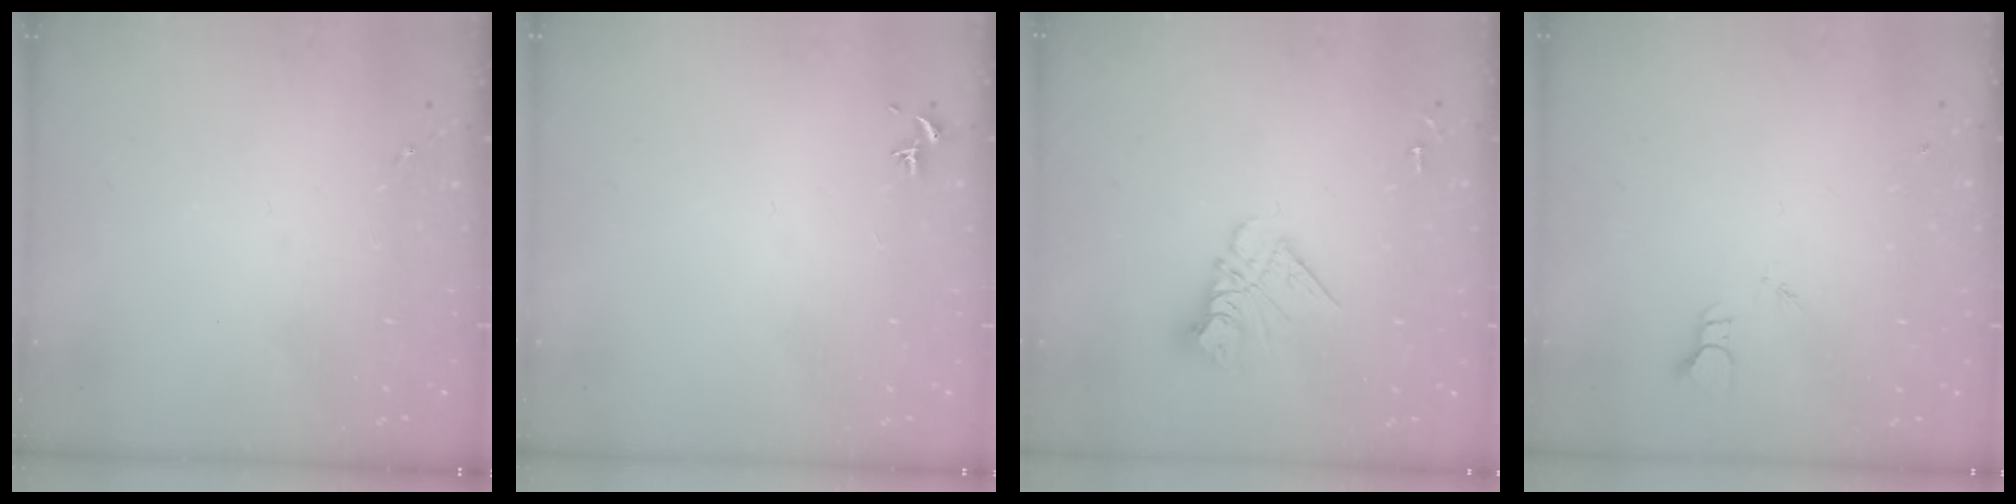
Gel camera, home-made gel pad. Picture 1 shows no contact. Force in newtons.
{"total": 0.8, "press": 0.7, "slide": 0.3}
{"total": 9.8, "press": 9.7, "slide": 0.8}
{"total": 1.9, "press": 1.9, "slide": 0.1}